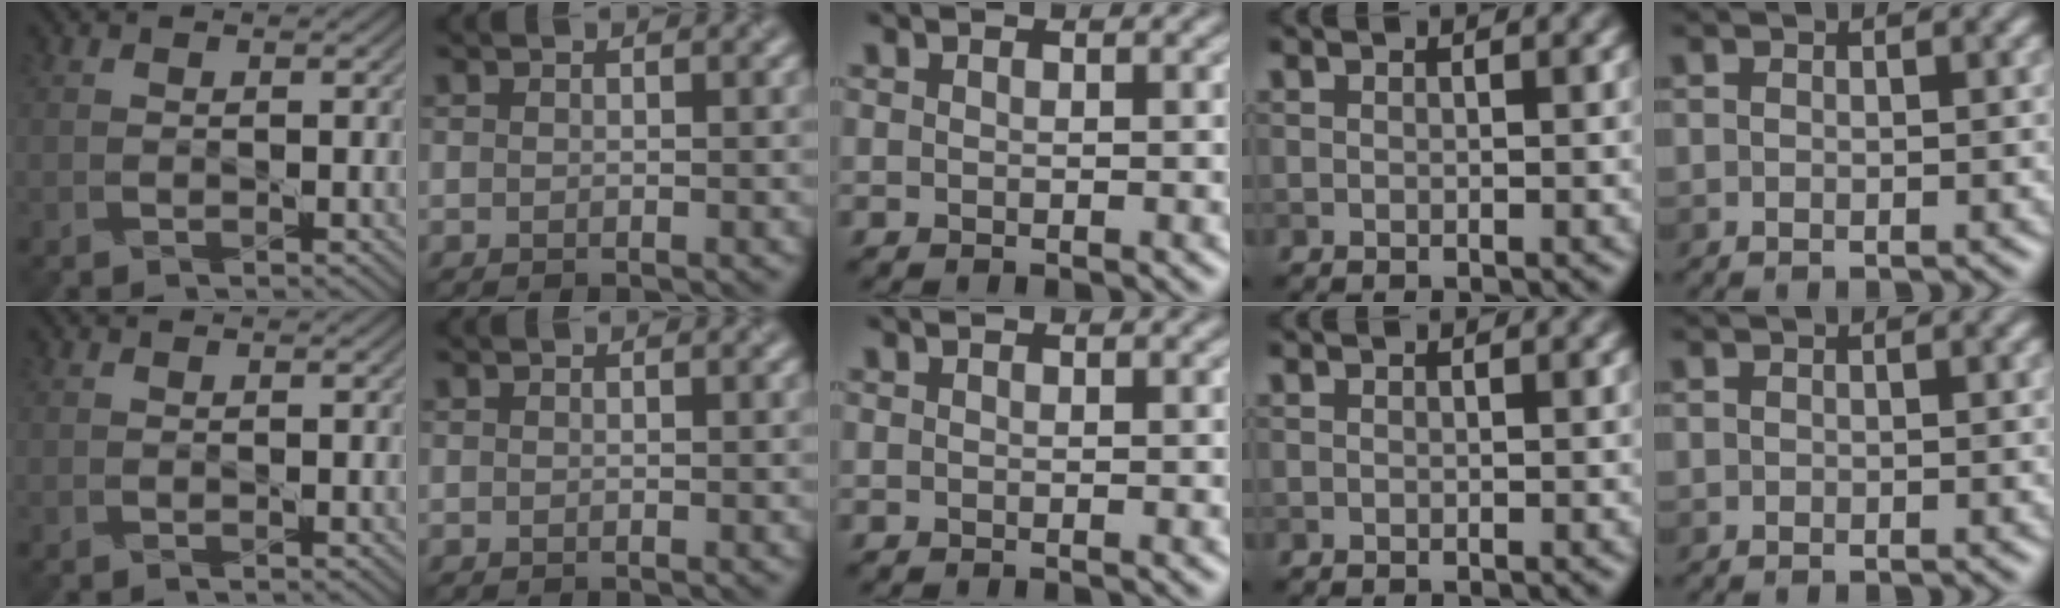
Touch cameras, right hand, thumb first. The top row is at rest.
{}